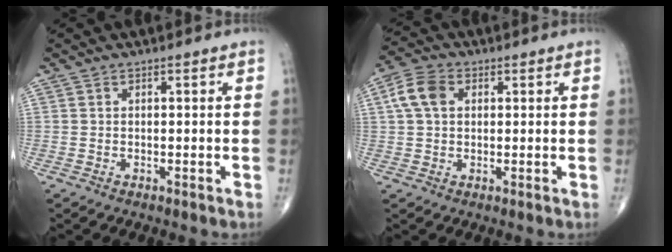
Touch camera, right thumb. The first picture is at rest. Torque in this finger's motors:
{"motor_torque": [-0.15, 0.36, 0.21, -0.20, 0.05]}